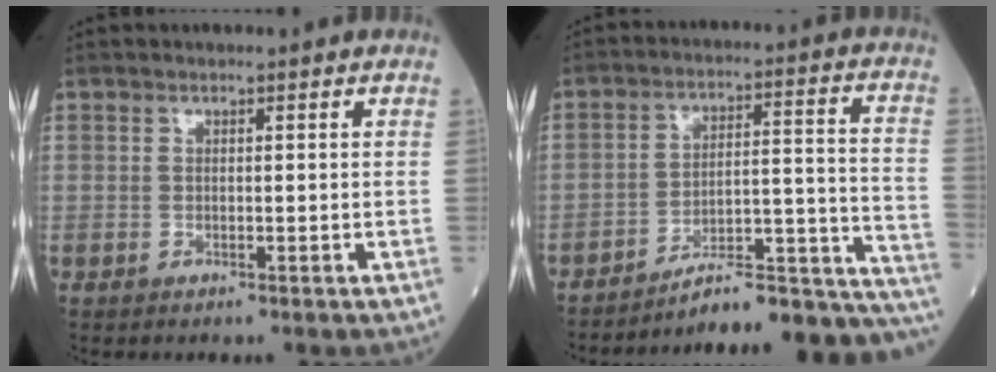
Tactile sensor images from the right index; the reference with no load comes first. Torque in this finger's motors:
{"motor_torque": [1.00, -1.14, 0.54, 0.09]}